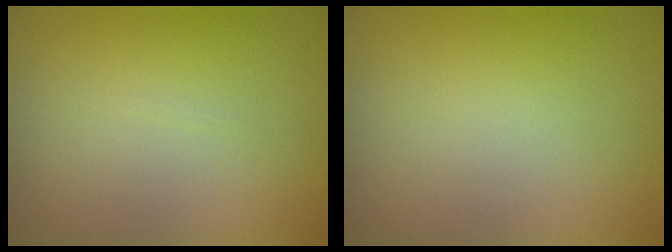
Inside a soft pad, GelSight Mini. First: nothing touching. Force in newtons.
{"total": 0.0}